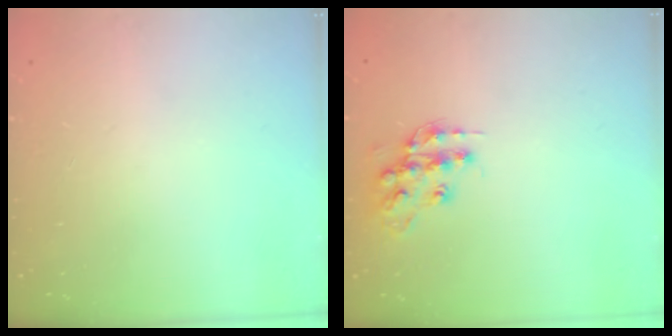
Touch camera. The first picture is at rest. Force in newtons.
{"total": 12.5, "press": 12.5, "slide": 0.9}